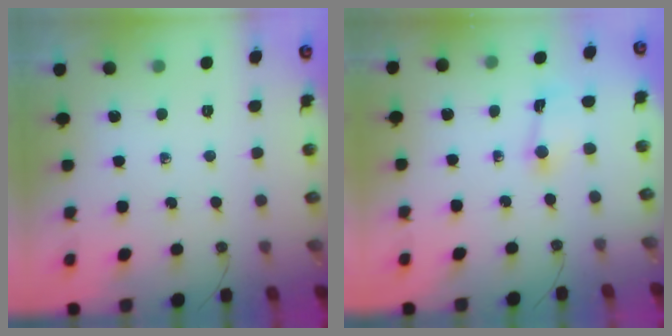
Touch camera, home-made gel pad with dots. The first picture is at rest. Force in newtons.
{"total": 2.1, "press": 2.0, "slide": 0.6}